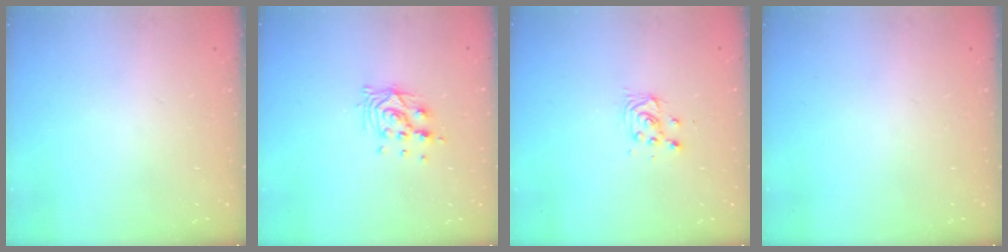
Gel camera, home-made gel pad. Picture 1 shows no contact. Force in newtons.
{"total": 9.3, "press": 9.3, "slide": 0.6}
{"total": 3.1, "press": 3.1, "slide": 0.3}
{"total": 0.0}